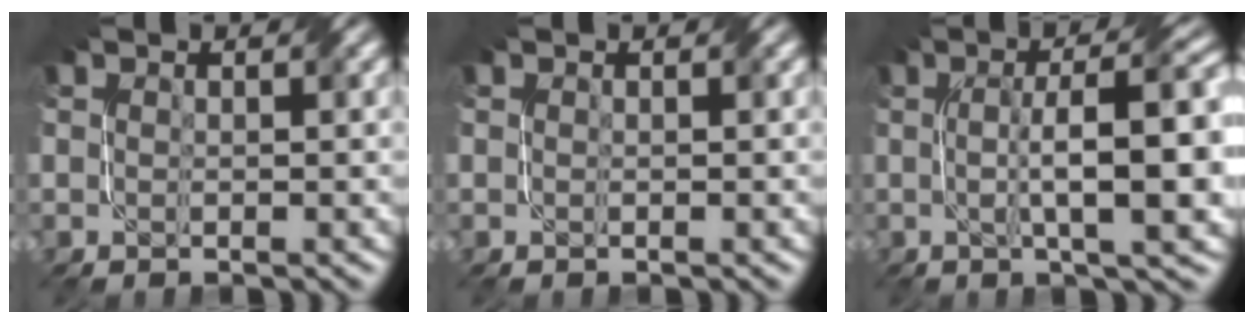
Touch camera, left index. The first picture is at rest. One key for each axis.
{"total": 0.0}
{"total": 9.9, "fx": 0.8, "fy": 2.2, "fz": 9.6, "tx": -0.132, "ty": 0.017, "tz": 0.009}